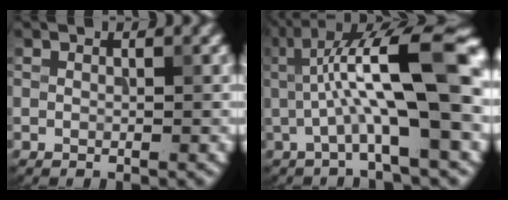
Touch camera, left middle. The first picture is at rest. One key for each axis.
{"total": 12.3, "fx": 1.0, "fy": 2.8, "fz": 11.9, "tx": -0.197, "ty": 0.026, "tz": 0.017}